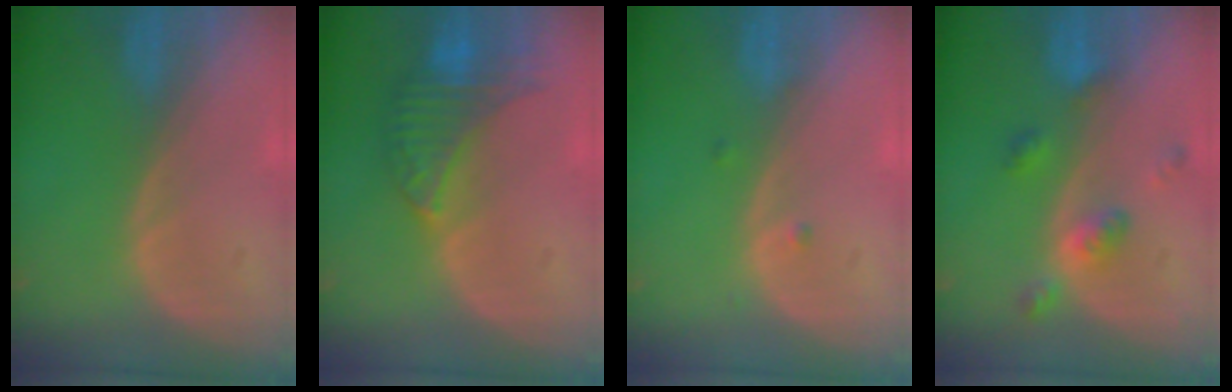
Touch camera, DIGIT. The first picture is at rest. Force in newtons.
{"total": 7.4, "press": 7.1, "slide": 2.1}
{"total": 0.8, "press": 0.8, "slide": 0.2}
{"total": 5.2, "press": 4.7, "slide": 2.2}